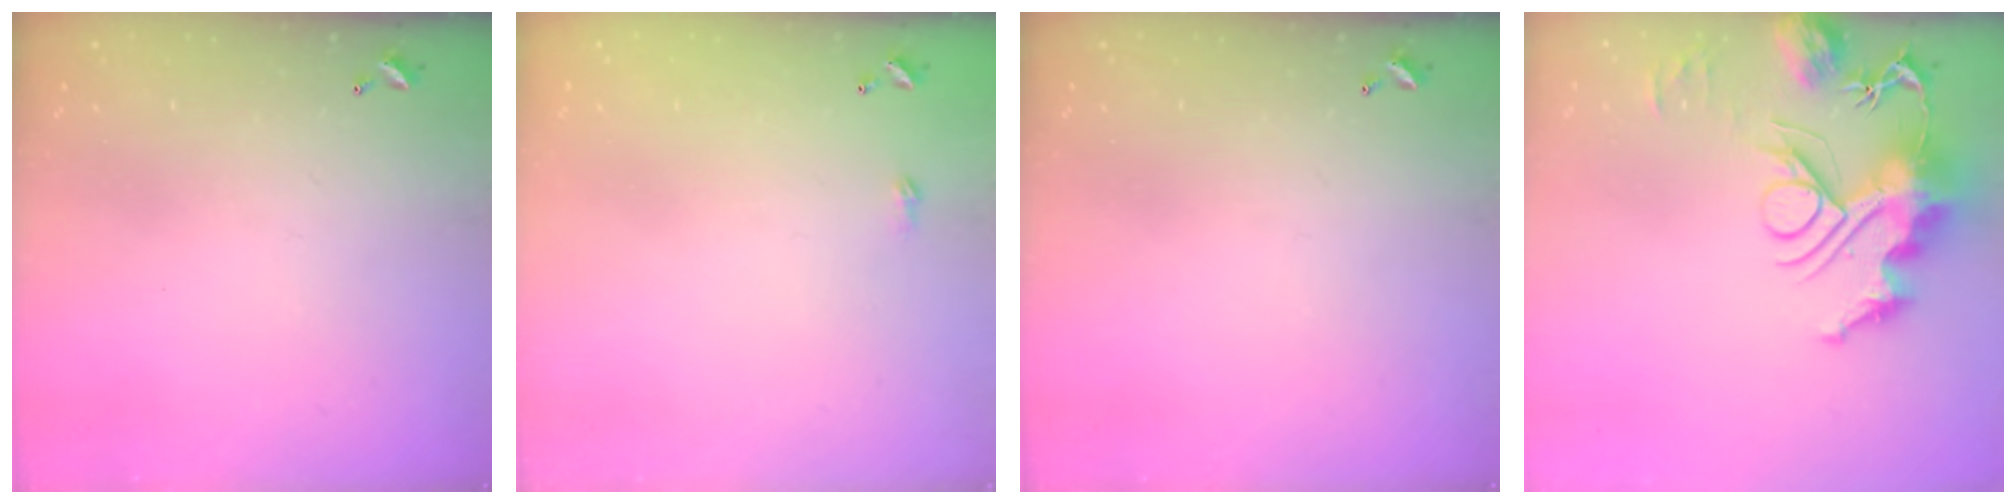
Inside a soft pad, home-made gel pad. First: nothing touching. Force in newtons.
{"total": 2.3, "press": 2.3, "slide": 0.4}
{"total": 0.0}
{"total": 16.1, "press": 15.9, "slide": 2.3}